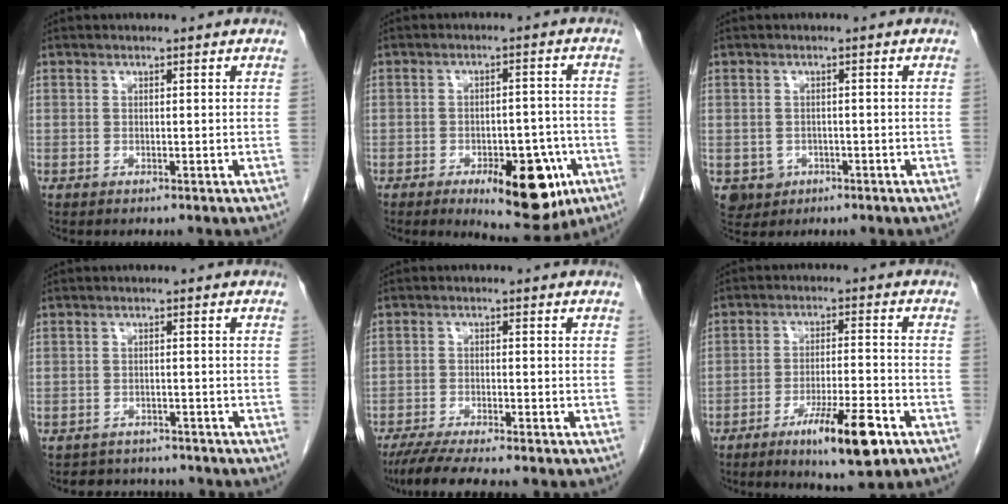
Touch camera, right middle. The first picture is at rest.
{"total": 11.9, "force": [-5.6, 4.7, 9.4], "torque": [-0.114, 0.001, -0.069]}
{"total": 3.5, "force": [-1.4, 3.1, 0.7], "torque": [-0.009, 0.003, -0.017]}
{"total": 7.5, "force": [-6.9, 2.6, 1.1], "torque": [-0.013, 0.007, -0.086]}
{"total": 9.5, "force": [-8.0, 0.8, 5.0], "torque": [-0.077, -0.019, -0.126]}
{"total": 9.8, "force": [-5.6, 0.9, 8.0], "torque": [-0.132, -0.014, -0.089]}